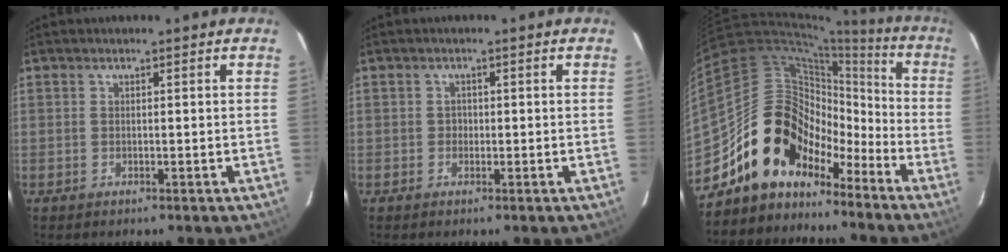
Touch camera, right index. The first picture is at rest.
{"total": 1.1, "force": [-0.5, 1.0, 0.0], "torque": [0.002, 0.002, -0.008]}
{"total": 16.4, "force": [-10.7, 11.2, 5.5], "torque": [-0.096, 0.057, -0.181]}